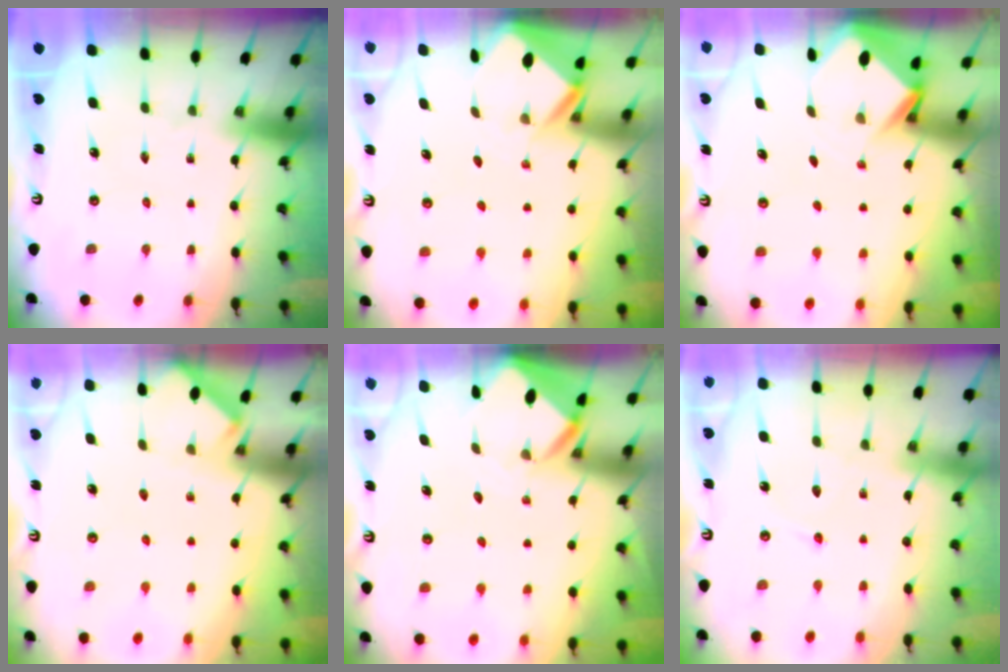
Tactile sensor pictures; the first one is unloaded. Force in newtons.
{"total": 2.4, "press": 2.4, "slide": 0.1}
{"total": 2.9, "press": 2.9, "slide": 0.2}
{"total": 1.9, "press": 1.8, "slide": 0.3}
{"total": 3.2, "press": 3.2, "slide": 0.2}
{"total": 6.4, "press": 6.3, "slide": 0.8}